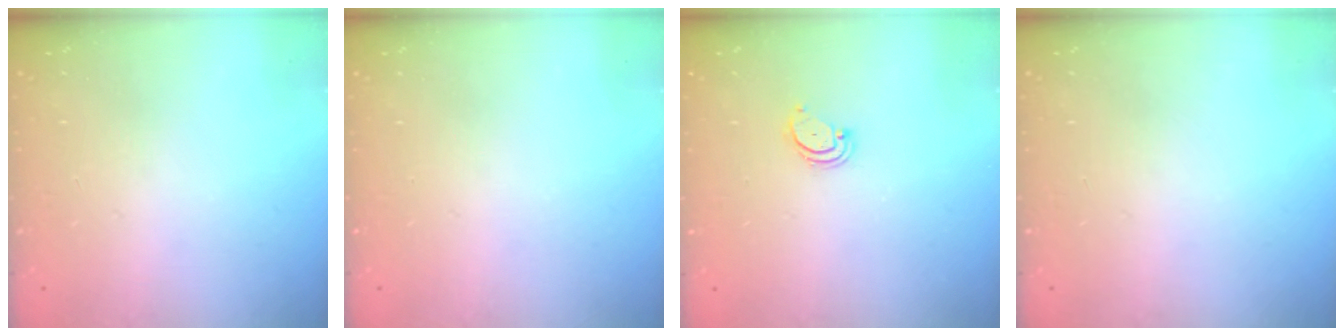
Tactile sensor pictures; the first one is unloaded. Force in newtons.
{"total": 0.0}
{"total": 2.2, "press": 2.2, "slide": 0.3}
{"total": 0.0}